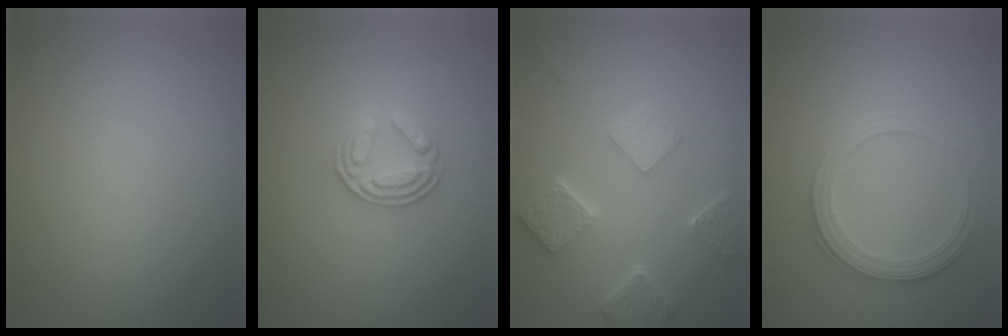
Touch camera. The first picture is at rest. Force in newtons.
{"total": 3.4, "press": 2.6, "slide": 2.3}
{"total": 5.0, "press": 4.0, "slide": 3.1}
{"total": 3.8, "press": 2.7, "slide": 2.7}